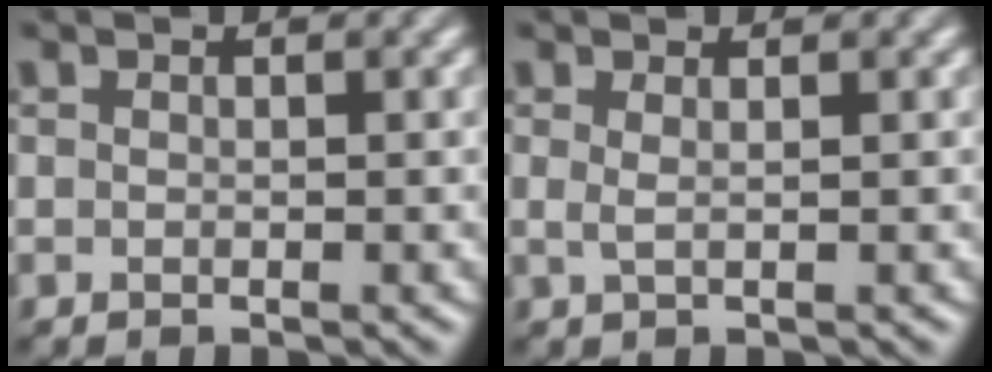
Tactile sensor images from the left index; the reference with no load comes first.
{"total": 0.9, "force": [0.5, 0.0, 0.7], "torque": [-0.019, 0.001, 0.009]}